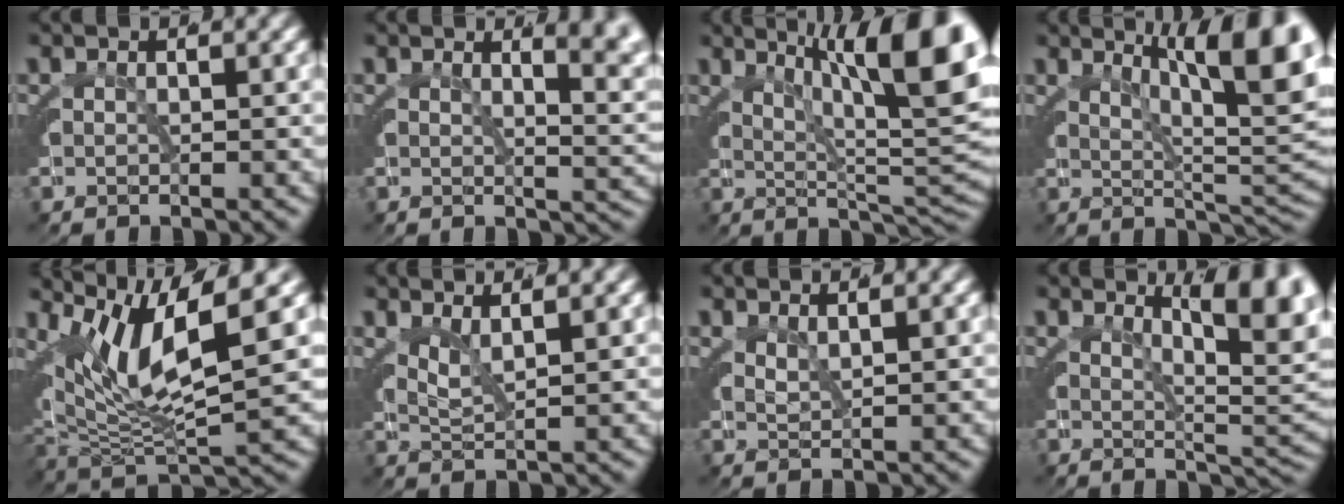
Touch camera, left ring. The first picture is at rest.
{"total": 5.6, "force": [2.4, 1.5, 4.8], "torque": [-0.033, 0.003, 0.031]}
{"total": 12.4, "force": [3.4, 4.7, 11.0], "torque": [-0.125, 0.001, 0.052]}
{"total": 10.8, "force": [3.3, 3.8, 9.6], "torque": [-0.102, 0.001, 0.049]}
{"total": 9.5, "force": [1.9, 5.3, 7.7], "torque": [-0.137, -0.001, 0.028]}
{"total": 2.5, "force": [1.7, 0.6, 1.8], "torque": [-0.038, -0.006, 0.032]}
{"total": 1.6, "force": [1.4, -0.2, 0.7], "torque": [-0.017, -0.009, 0.034]}
{"total": 6.9, "force": [2.4, 1.7, 6.2], "torque": [-0.055, 0.000, 0.035]}